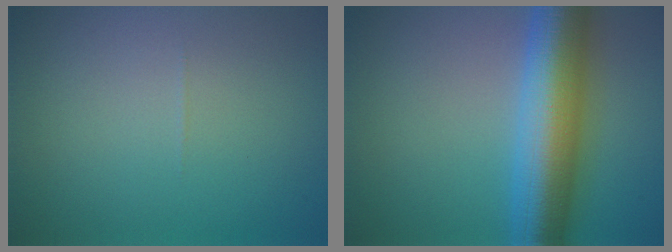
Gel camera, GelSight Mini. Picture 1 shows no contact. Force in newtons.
{"total": 10.1, "press": 10.1, "slide": 0.2}